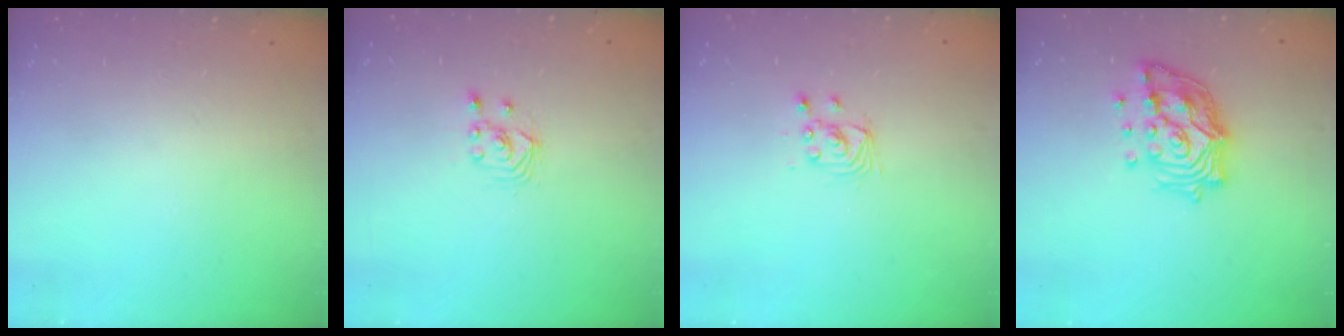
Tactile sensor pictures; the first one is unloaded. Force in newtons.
{"total": 1.7, "press": 1.7, "slide": 0.2}
{"total": 2.7, "press": 2.7, "slide": 0.2}
{"total": 15.5, "press": 15.4, "slide": 0.9}